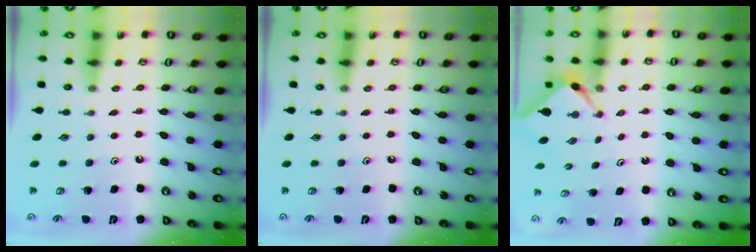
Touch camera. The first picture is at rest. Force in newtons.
{"total": 0.0}
{"total": 2.3, "press": 2.2, "slide": 0.3}